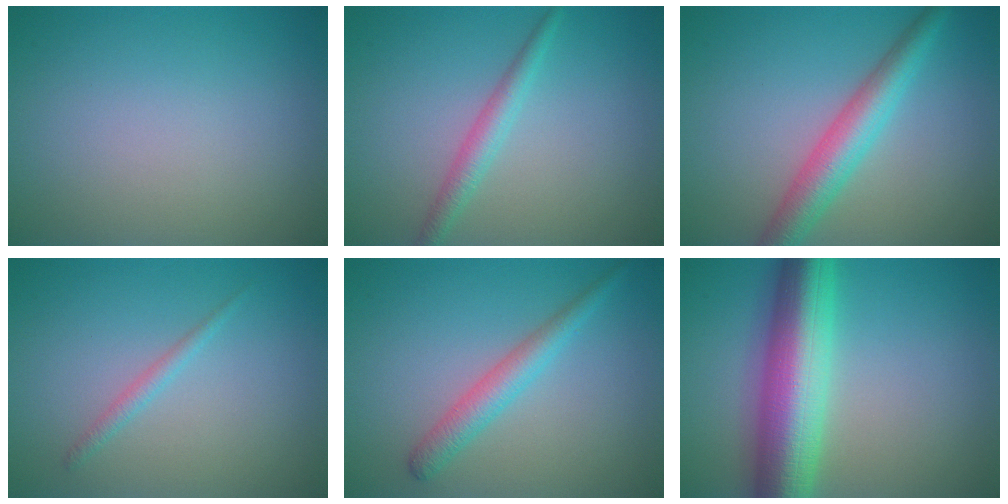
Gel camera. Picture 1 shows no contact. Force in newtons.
{"total": 2.0, "press": 2.0, "slide": 0.0}
{"total": 4.5, "press": 4.5, "slide": 0.1}
{"total": 1.1, "press": 1.1, "slide": 0.1}
{"total": 2.7, "press": 2.7, "slide": 0.1}
{"total": 10.1, "press": 10.1, "slide": 0.2}